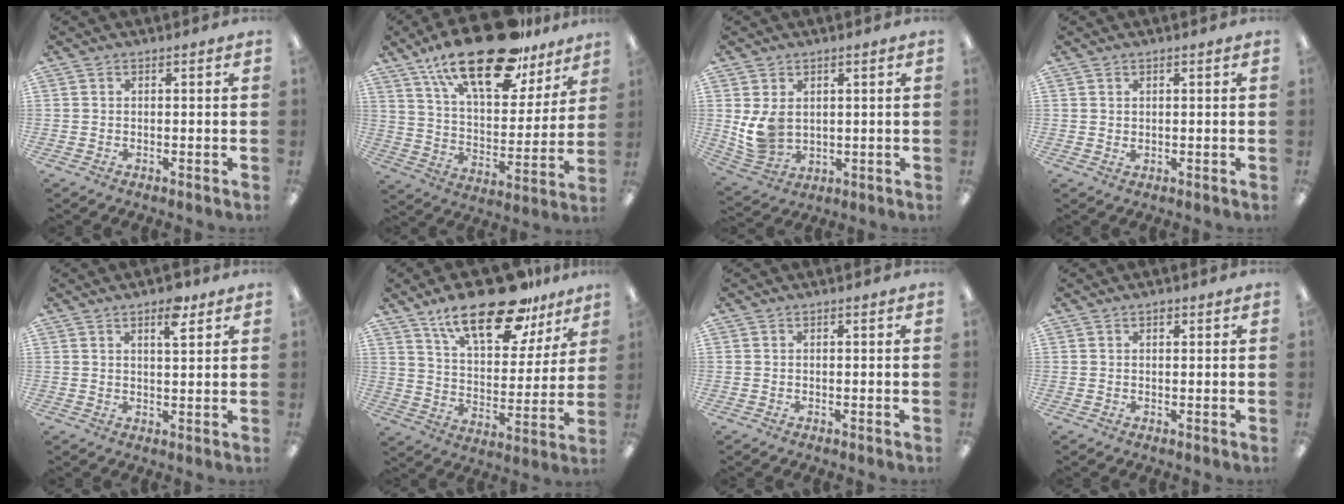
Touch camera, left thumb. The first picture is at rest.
{"total": 24.0, "force": [16.6, 9.5, 14.5], "torque": [-0.237, -0.093, 0.283]}
{"total": 7.5, "force": [1.9, 5.6, 4.5], "torque": [-0.092, -0.006, 0.039]}
{"total": 0.8, "force": [0.5, 0.5, 0.4], "torque": [-0.009, 0.002, 0.009]}
{"total": 5.9, "force": [3.8, 1.9, 4.1], "torque": [-0.051, -0.016, 0.057]}
{"total": 21.8, "force": [15.0, 8.8, 13.1], "torque": [-0.209, -0.079, 0.255]}
{"total": 0.0}
{"total": 1.1, "force": [0.7, 0.6, 0.5], "torque": [-0.011, 0.003, 0.012]}